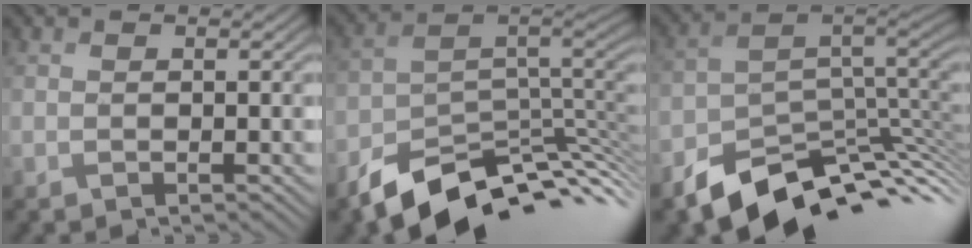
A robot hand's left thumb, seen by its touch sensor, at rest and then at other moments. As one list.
[{"total": 11.7, "force": [-6.4, 6.5, 7.3], "torque": [-0.141, -0.020, -0.102]}, {"total": 11.2, "force": [-5.2, 7.0, 6.9], "torque": [-0.133, -0.025, -0.084]}]